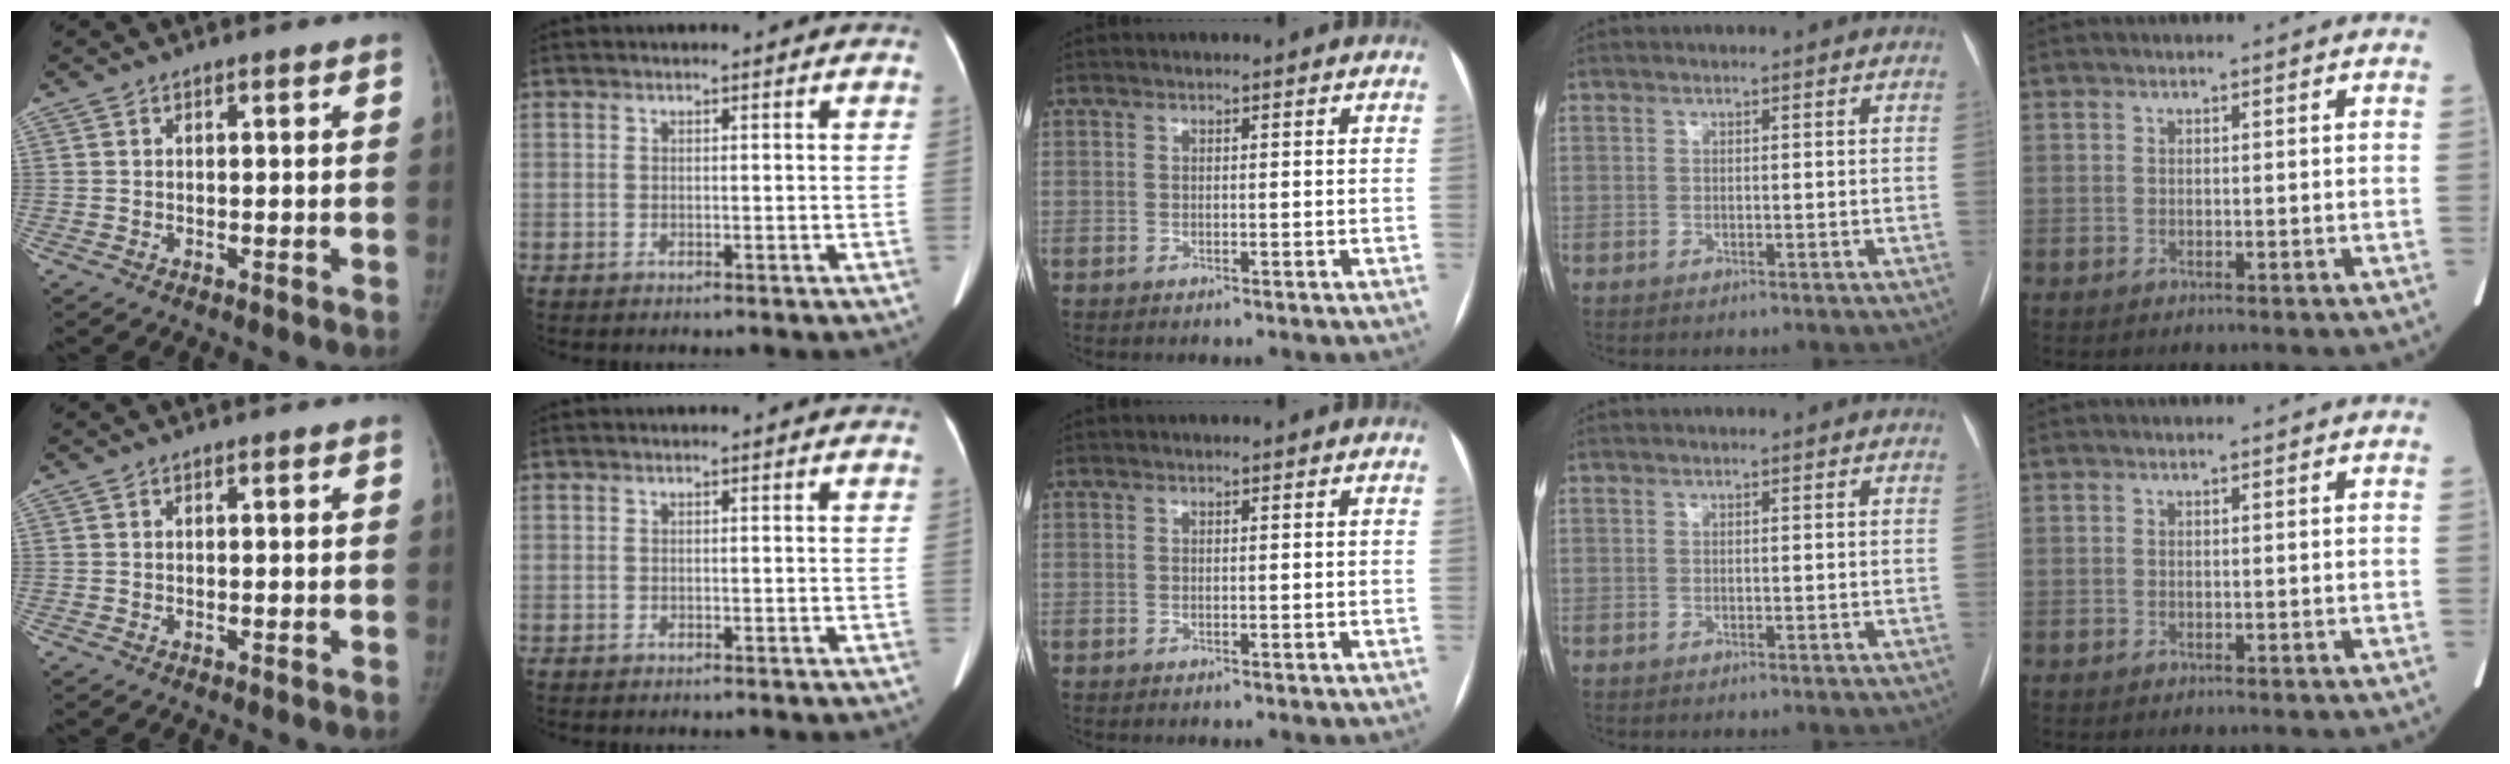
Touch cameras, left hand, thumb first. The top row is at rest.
{}